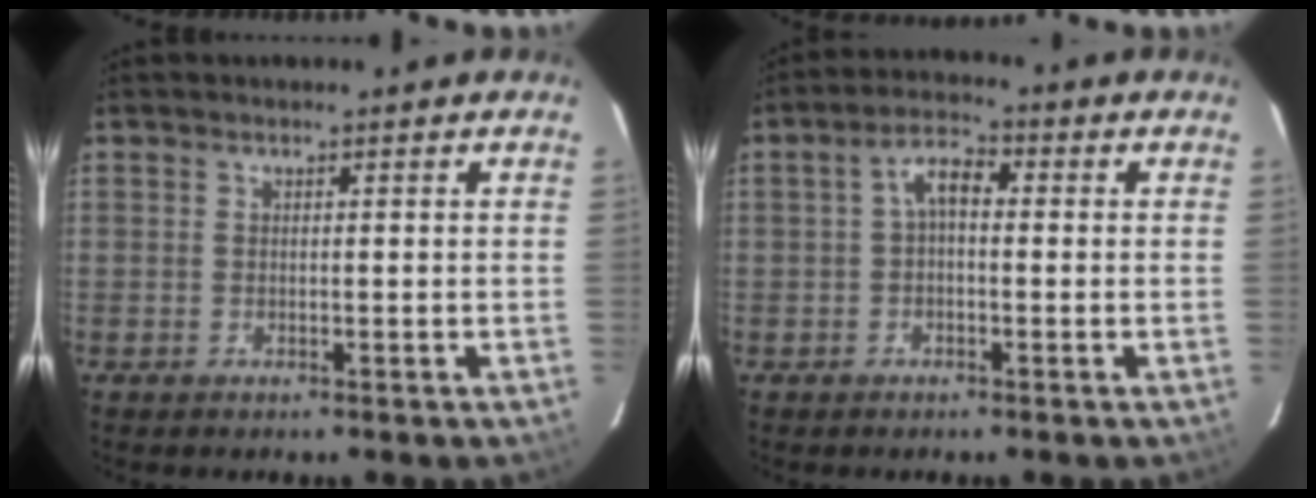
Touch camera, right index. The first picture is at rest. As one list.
[{"total": 4.2, "force": [-0.1, 2.3, 3.5], "torque": [-0.066, 0.017, -0.002]}]